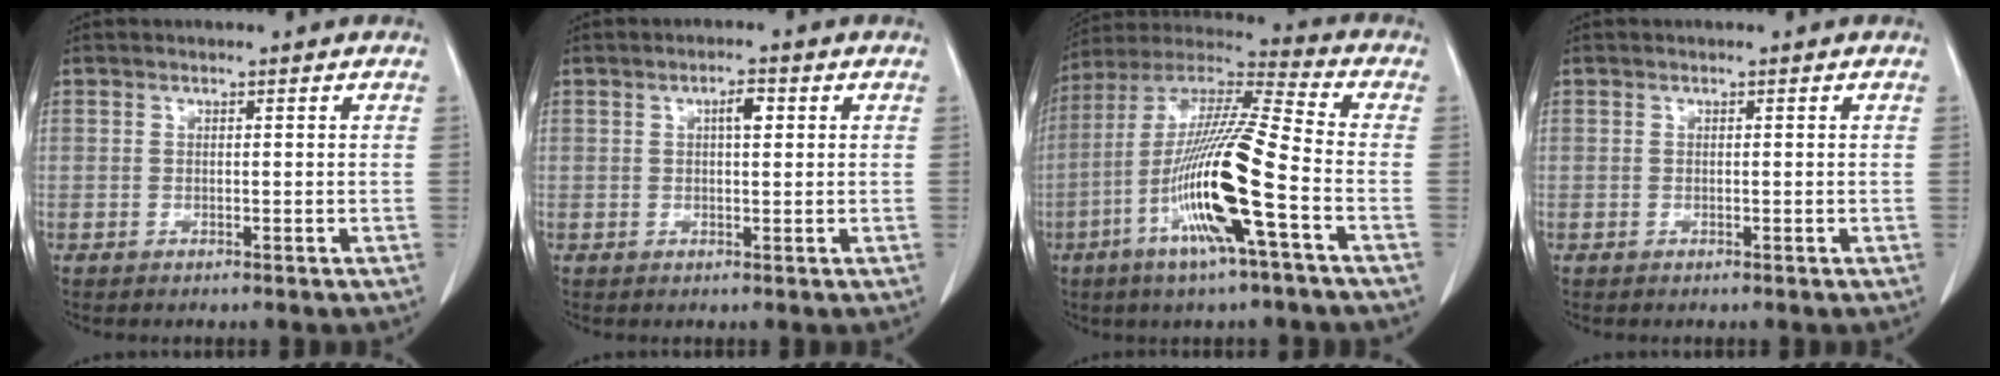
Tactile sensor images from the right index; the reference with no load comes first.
{"total": 2.5, "force": [0.7, 0.7, 2.2], "torque": [-0.039, 0.003, 0.011]}
{"total": 18.0, "force": [-5.9, 0.3, 17.0], "torque": [-0.340, -0.012, -0.118]}
{"total": 0.0}